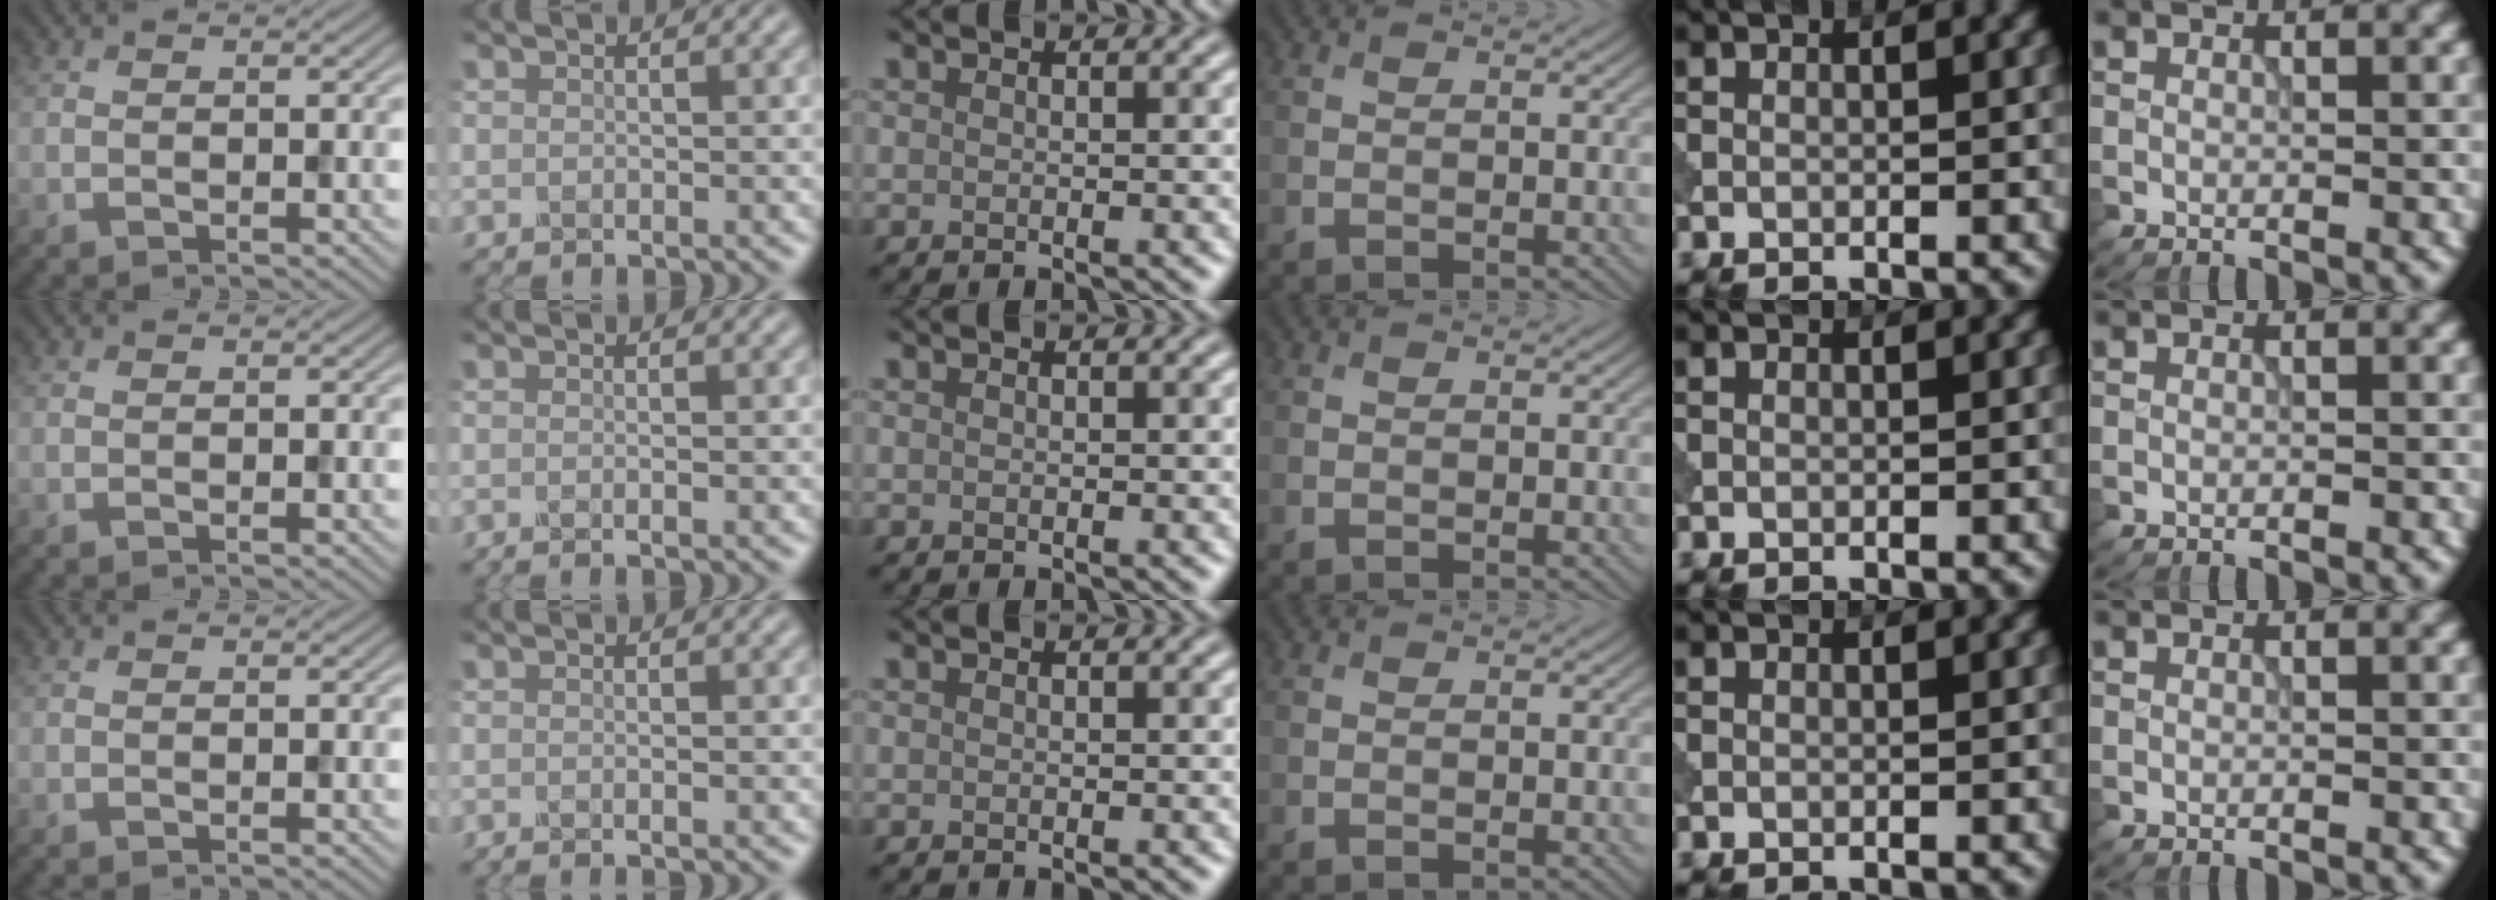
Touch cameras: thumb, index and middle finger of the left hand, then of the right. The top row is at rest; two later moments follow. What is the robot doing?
{"motion": "dispense", "object": "dispenser bottle"}